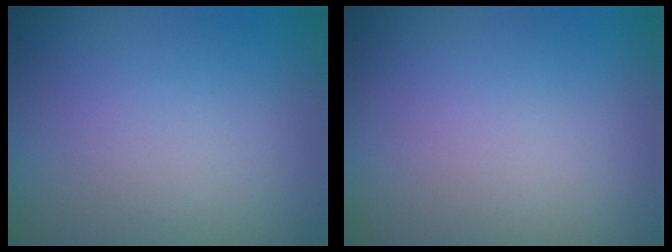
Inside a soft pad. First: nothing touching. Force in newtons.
{"total": 0.0}